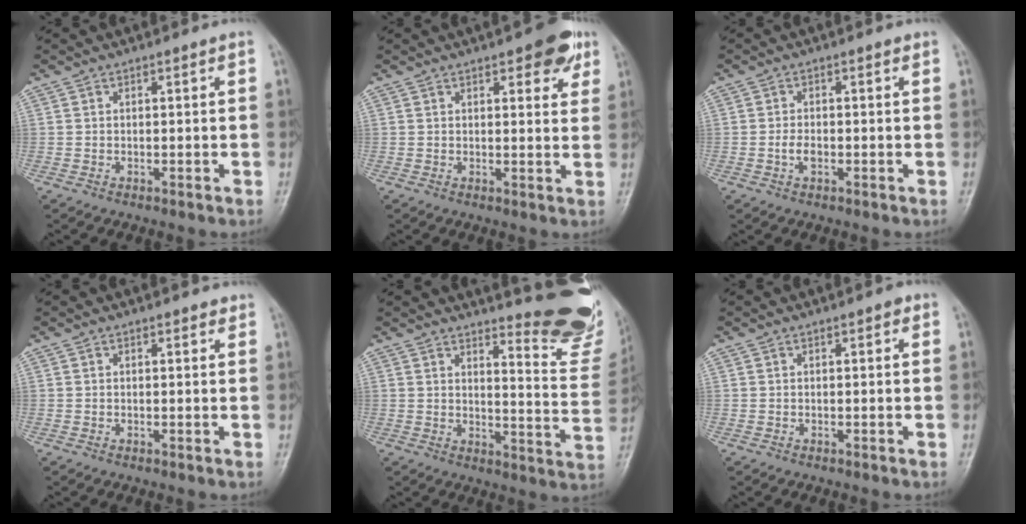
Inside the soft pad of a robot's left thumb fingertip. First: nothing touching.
{"total": 6.6, "force": [3.7, 2.7, 4.8], "torque": [-0.036, -0.013, 0.039]}
{"total": 2.0, "force": [-0.5, 1.2, 1.6], "torque": [-0.028, 0.002, -0.010]}
{"total": 1.2, "force": [1.0, 0.5, 0.5], "torque": [-0.002, -0.003, 0.009]}
{"total": 17.1, "force": [15.5, 2.4, 6.8], "torque": [-0.056, -0.178, 0.173]}
{"total": 0.9, "force": [0.5, 0.4, 0.6], "torque": [-0.007, 0.001, 0.002]}